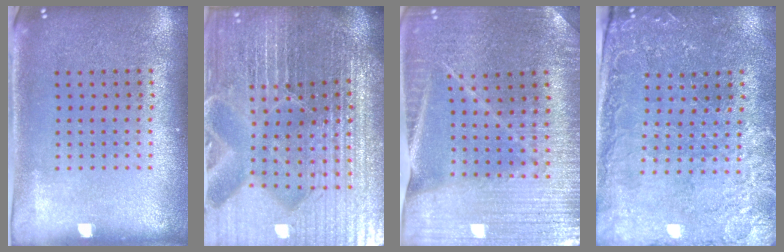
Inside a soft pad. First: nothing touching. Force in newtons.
{"total": 7.2, "press": 6.3, "slide": 3.5}
{"total": 3.0, "press": 3.0, "slide": 0.3}
{"total": 0.7, "press": 0.6, "slide": 0.4}